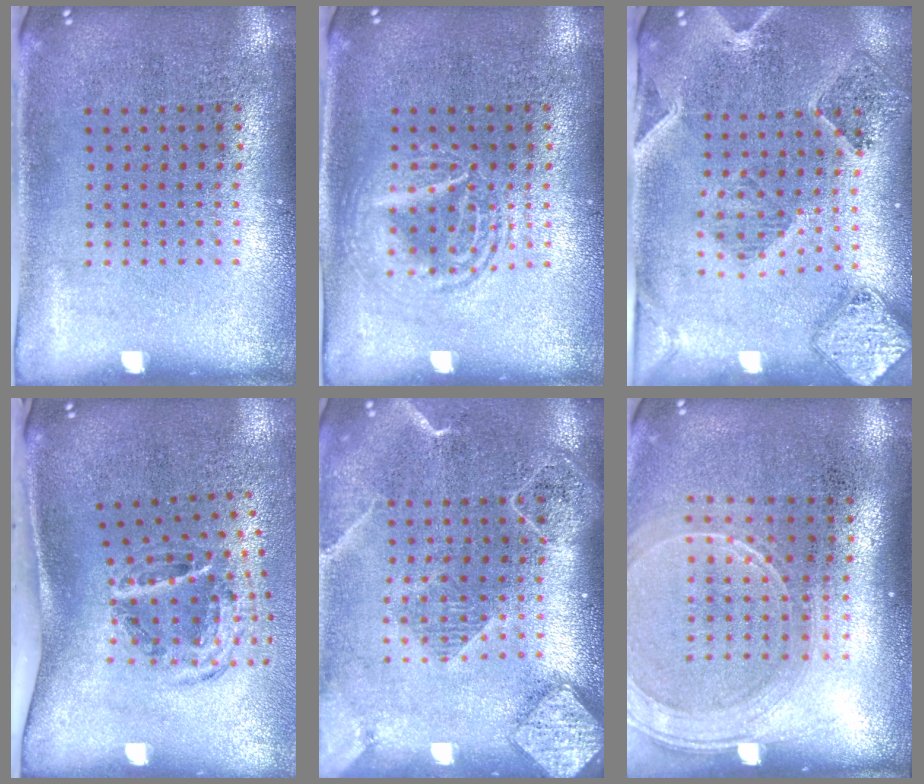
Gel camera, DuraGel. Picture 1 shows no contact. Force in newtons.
{"total": 2.8, "press": 2.8, "slide": 0.3}
{"total": 1.5, "press": 1.5, "slide": 0.3}
{"total": 1.6, "press": 1.1, "slide": 1.2}
{"total": 2.1, "press": 1.9, "slide": 0.9}
{"total": 1.8, "press": 1.6, "slide": 0.8}